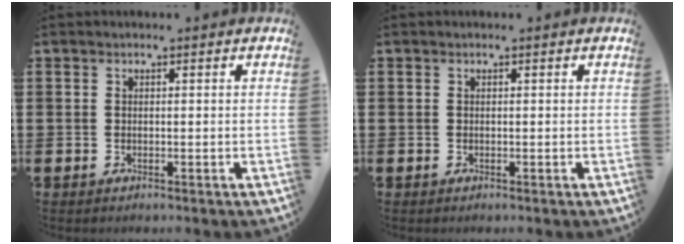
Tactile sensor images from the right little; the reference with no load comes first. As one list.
[{"total": 0.0}]